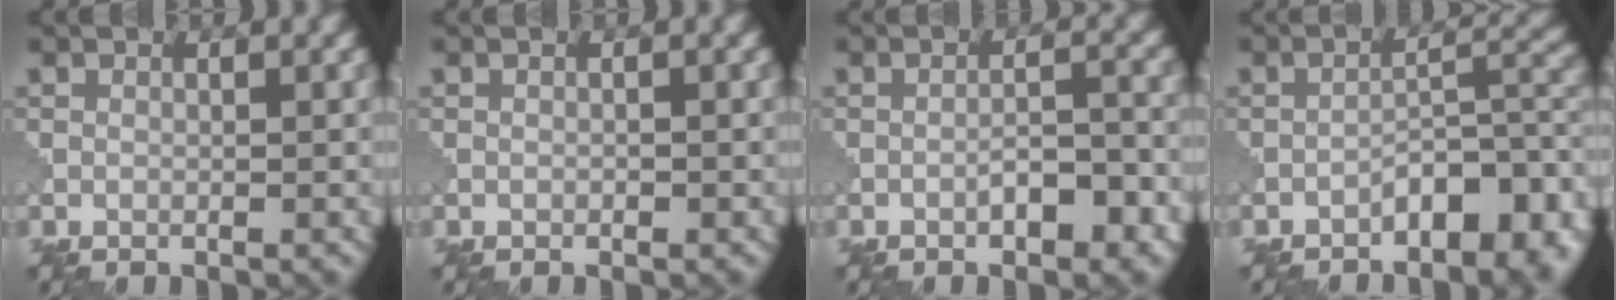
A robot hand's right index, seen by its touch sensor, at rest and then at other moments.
{"total": 0.0}
{"total": 3.1, "force": [-1.5, 1.1, 2.5], "torque": [-0.039, 0.008, -0.021]}
{"total": 6.5, "force": [-3.3, 2.7, 4.8], "torque": [-0.057, 0.015, -0.051]}